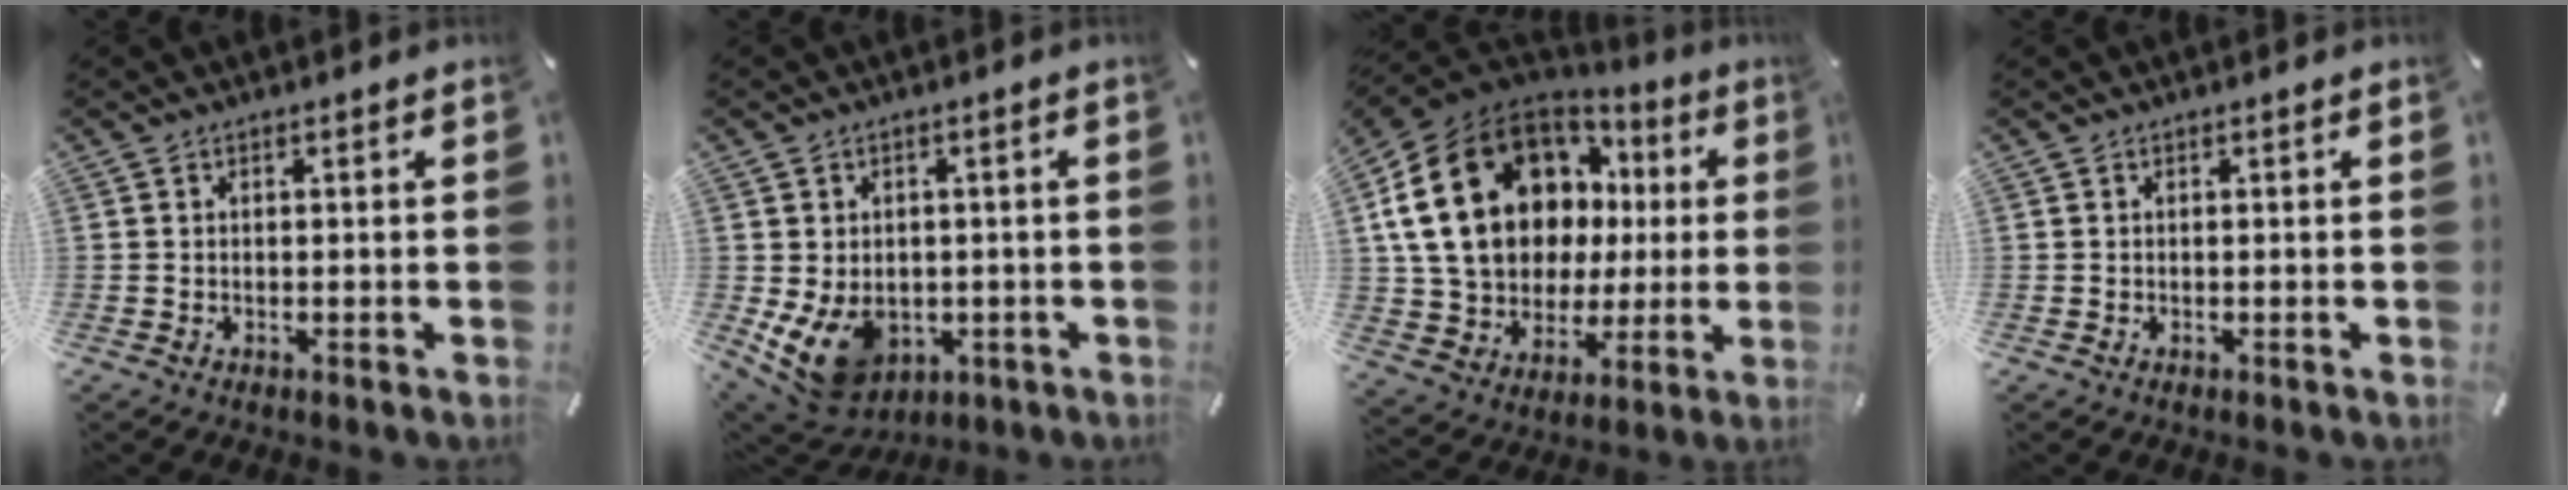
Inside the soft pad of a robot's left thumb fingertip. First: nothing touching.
{"total": 10.1, "force": [-2.7, 8.1, 5.4], "torque": [-0.111, -0.001, -0.047]}
{"total": 24.4, "force": [5.9, 18.4, 15.0], "torque": [-0.296, -0.022, 0.124]}
{"total": 0.0}